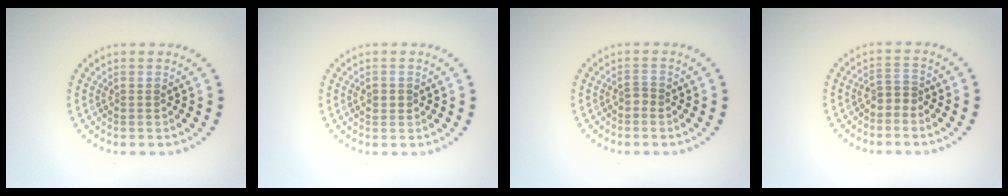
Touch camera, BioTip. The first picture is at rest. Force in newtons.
{"total": 1.0, "press": 1.0, "slide": 0.3}
{"total": 0.9, "press": 0.6, "slide": 0.7}
{"total": 1.4, "press": 1.1, "slide": 0.9}